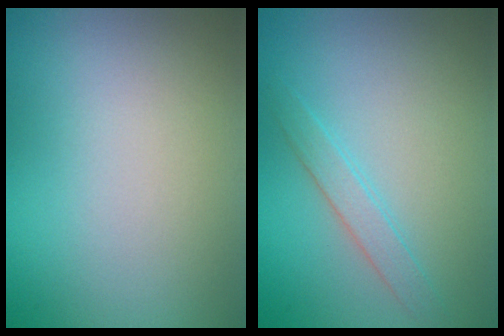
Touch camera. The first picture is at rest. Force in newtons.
{"total": 1.7, "press": 1.7, "slide": 0.1}